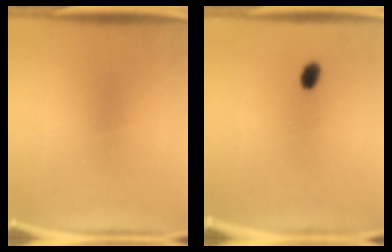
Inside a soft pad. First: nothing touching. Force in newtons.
{"total": 2.5}